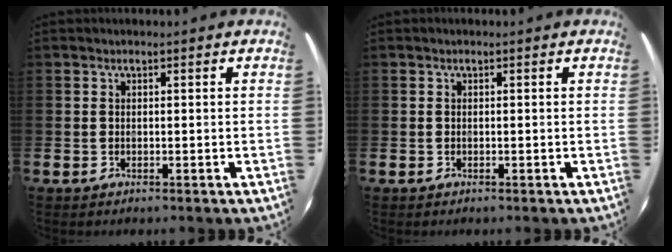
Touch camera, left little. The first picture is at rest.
{"total": 0.0}